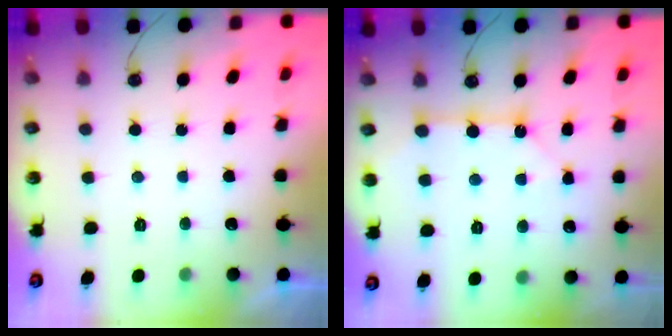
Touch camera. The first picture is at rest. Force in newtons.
{"total": 5.2, "press": 5.2, "slide": 0.5}